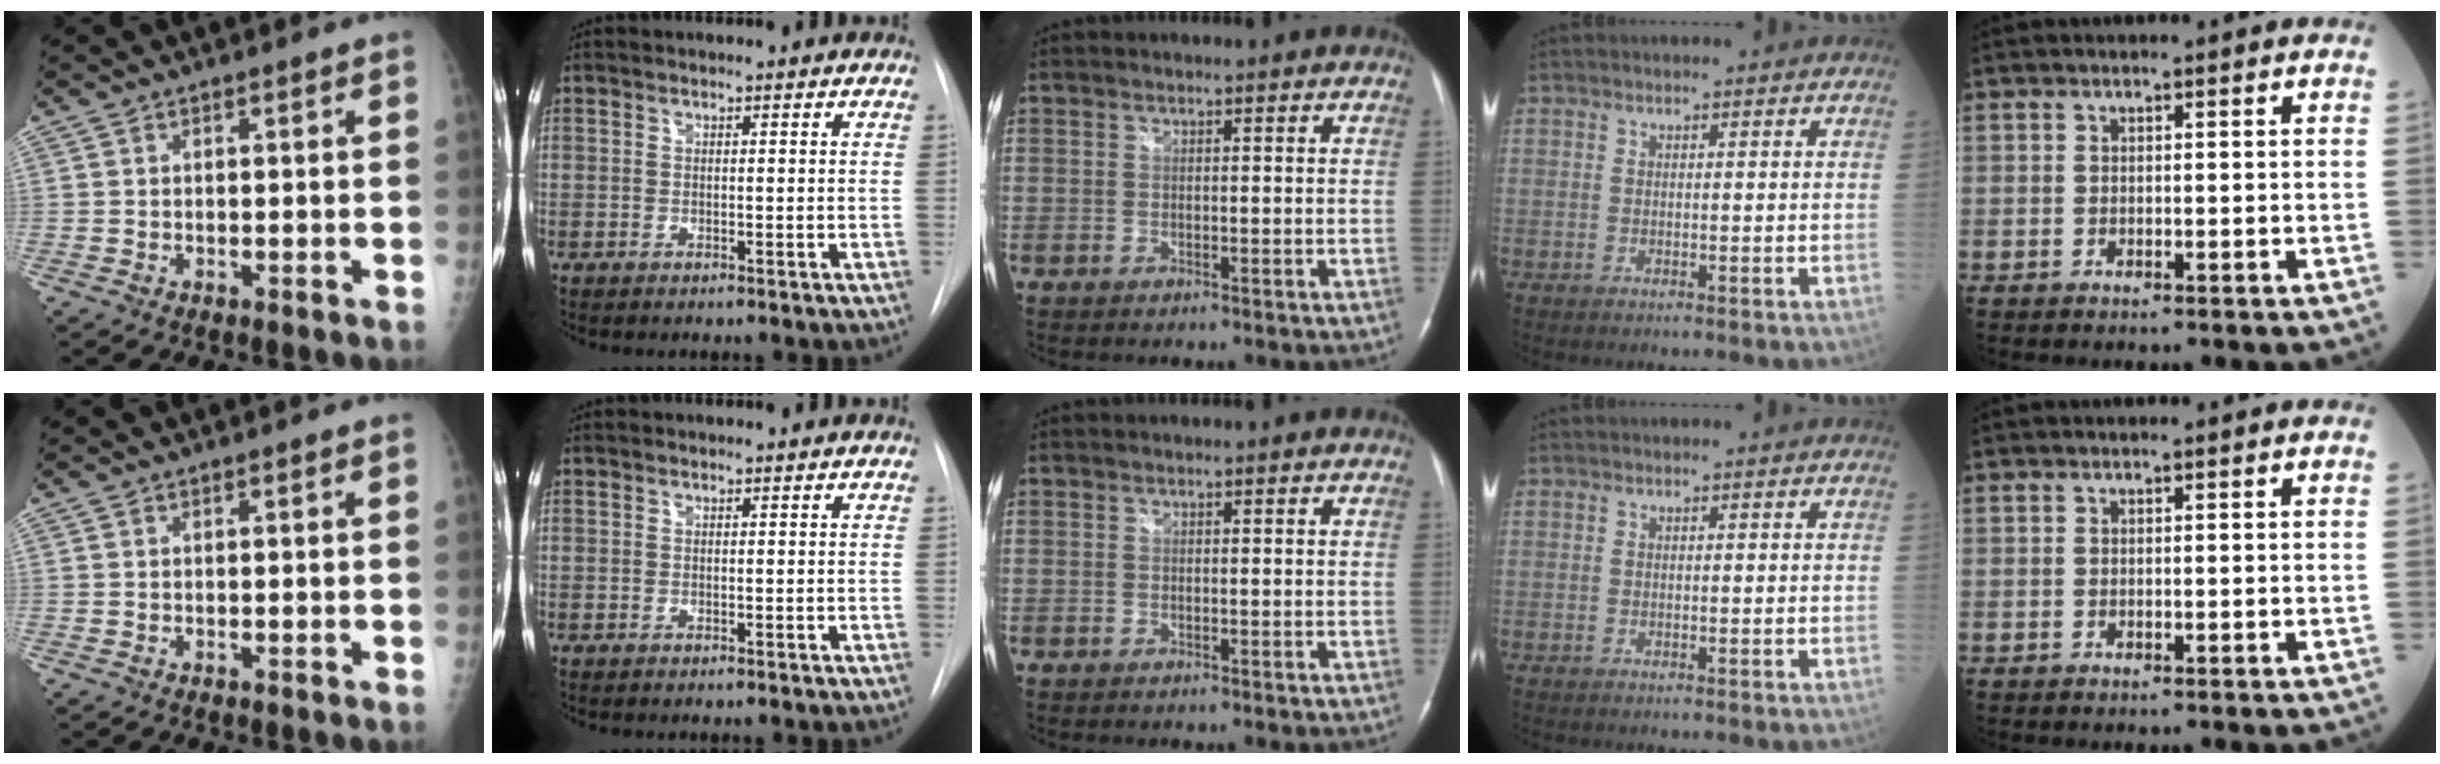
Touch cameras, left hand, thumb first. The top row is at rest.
{}